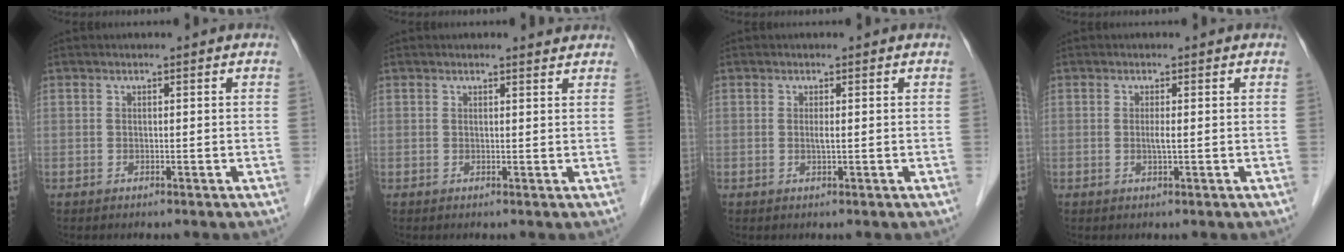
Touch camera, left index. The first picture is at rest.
{"total": 1.5, "force": [1.5, 0.1, 0.1], "torque": [-0.011, -0.003, 0.016]}
{"total": 0.8, "force": [0.1, 0.0, 0.8], "torque": [-0.018, -0.001, 0.001]}
{"total": 1.2, "force": [0.0, -0.1, 1.2], "torque": [-0.027, -0.001, 0.000]}